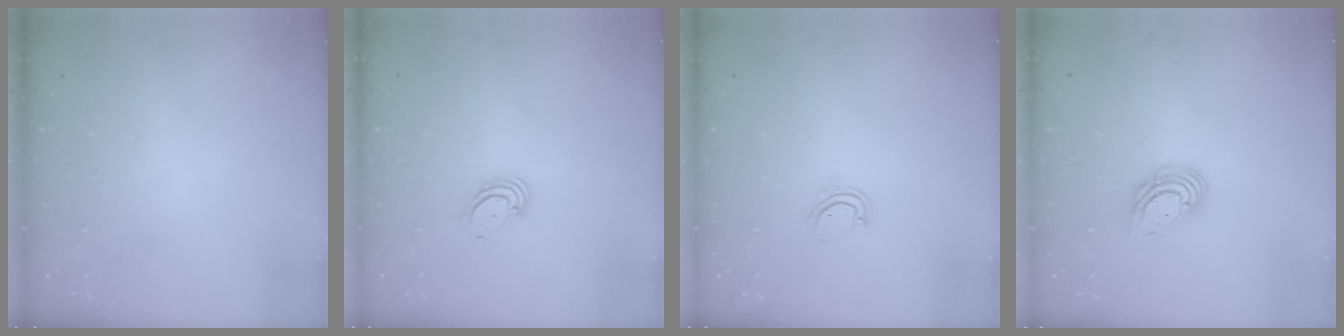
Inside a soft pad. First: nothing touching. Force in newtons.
{"total": 3.7, "press": 3.7, "slide": 0.2}
{"total": 4.0, "press": 4.0, "slide": 0.3}
{"total": 9.2, "press": 9.0, "slide": 1.5}